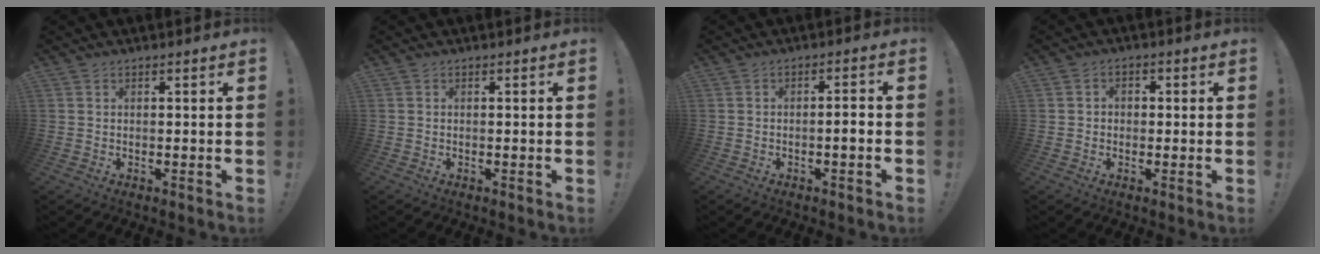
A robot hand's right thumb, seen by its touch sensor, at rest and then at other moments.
{"total": 0.0}
{"total": 3.1, "force": [-1.2, -0.2, 2.8], "torque": [-0.048, 0.000, -0.021]}
{"total": 2.4, "force": [-0.9, 2.0, 0.9], "torque": [-0.008, 0.005, -0.018]}